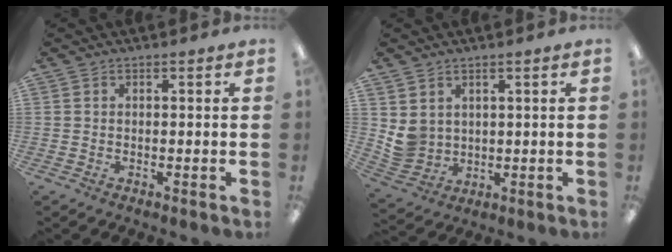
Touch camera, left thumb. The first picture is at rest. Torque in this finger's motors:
{"motor_torque": [0.76, 0.98, 0.72, -0.89, 0.02]}